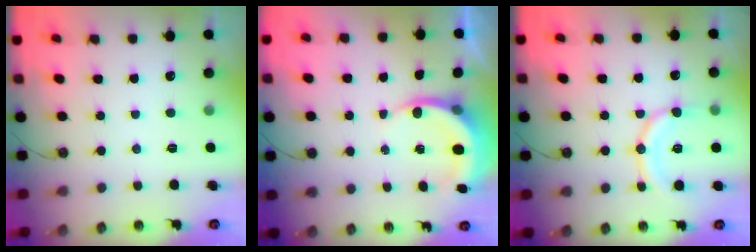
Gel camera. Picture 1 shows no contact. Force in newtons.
{"total": 4.7, "press": 4.6, "slide": 0.6}
{"total": 14.6, "press": 14.4, "slide": 2.6}